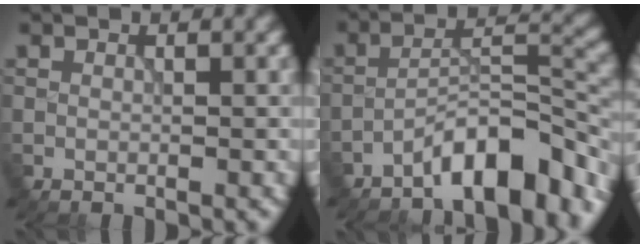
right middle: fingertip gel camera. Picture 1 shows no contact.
{"total": 8.4, "force": [-6.0, 2.3, 5.4], "torque": [-0.076, 0.013, -0.105]}